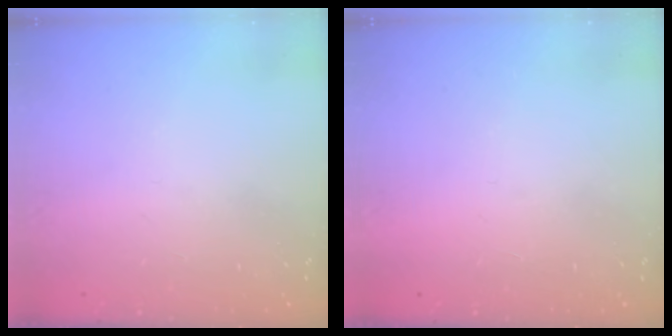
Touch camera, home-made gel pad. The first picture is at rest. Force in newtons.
{"total": 1.6, "press": 1.6, "slide": 0.1}